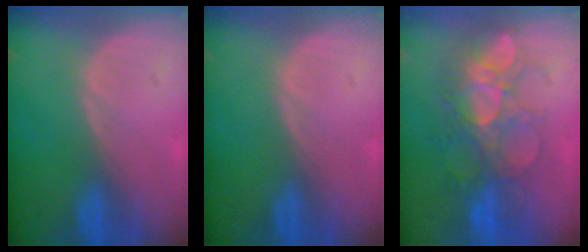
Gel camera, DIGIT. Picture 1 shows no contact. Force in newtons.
{"total": 0.0}
{"total": 8.8, "press": 8.5, "slide": 2.3}